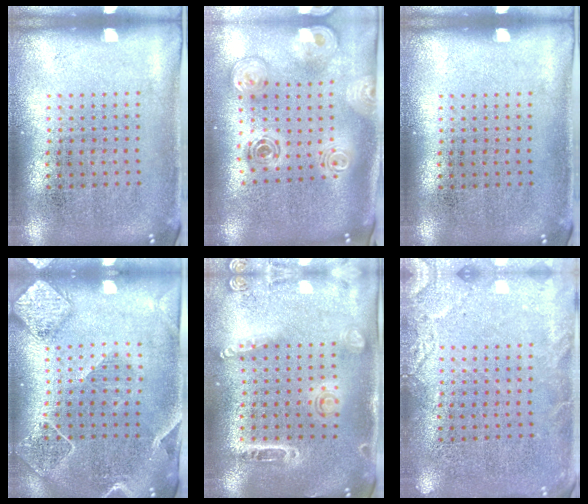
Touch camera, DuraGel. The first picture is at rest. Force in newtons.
{"total": 2.0, "press": 1.7, "slide": 1.1}
{"total": 0.0}
{"total": 2.1, "press": 1.9, "slide": 0.7}
{"total": 1.6, "press": 1.4, "slide": 0.7}
{"total": 2.6, "press": 2.6, "slide": 0.4}